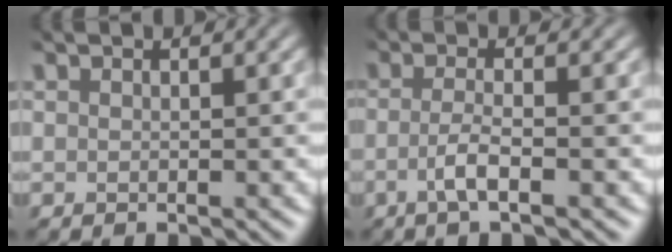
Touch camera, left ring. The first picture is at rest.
{"total": 3.0, "force": [-1.7, 0.7, 2.3], "torque": [-0.046, -0.008, -0.026]}